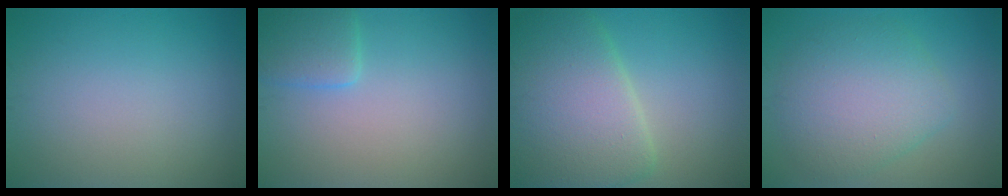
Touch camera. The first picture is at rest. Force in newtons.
{"total": 2.6, "press": 2.6, "slide": 0.1}
{"total": 8.9, "press": 8.9, "slide": 0.2}
{"total": 6.0, "press": 6.0, "slide": 0.2}